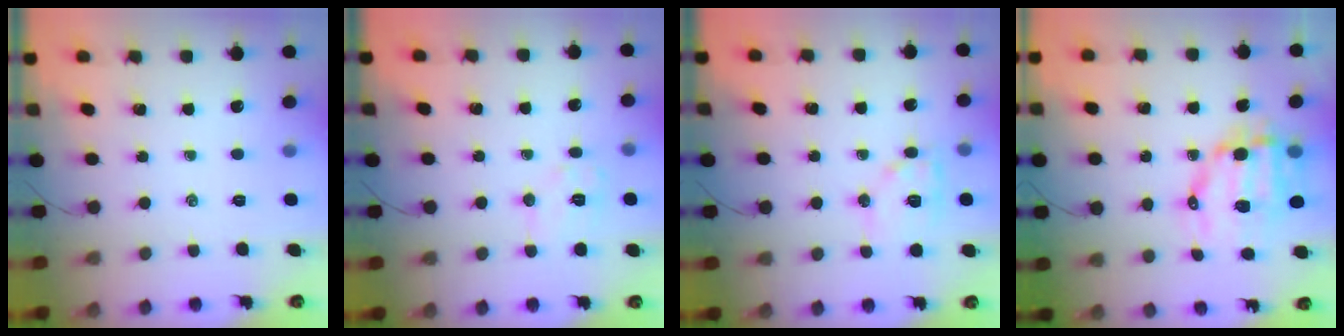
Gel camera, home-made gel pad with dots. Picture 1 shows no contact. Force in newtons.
{"total": 7.6, "press": 7.6, "slide": 0.6}
{"total": 11.1, "press": 11.1, "slide": 1.2}
{"total": 11.7, "press": 11.4, "slide": 2.4}